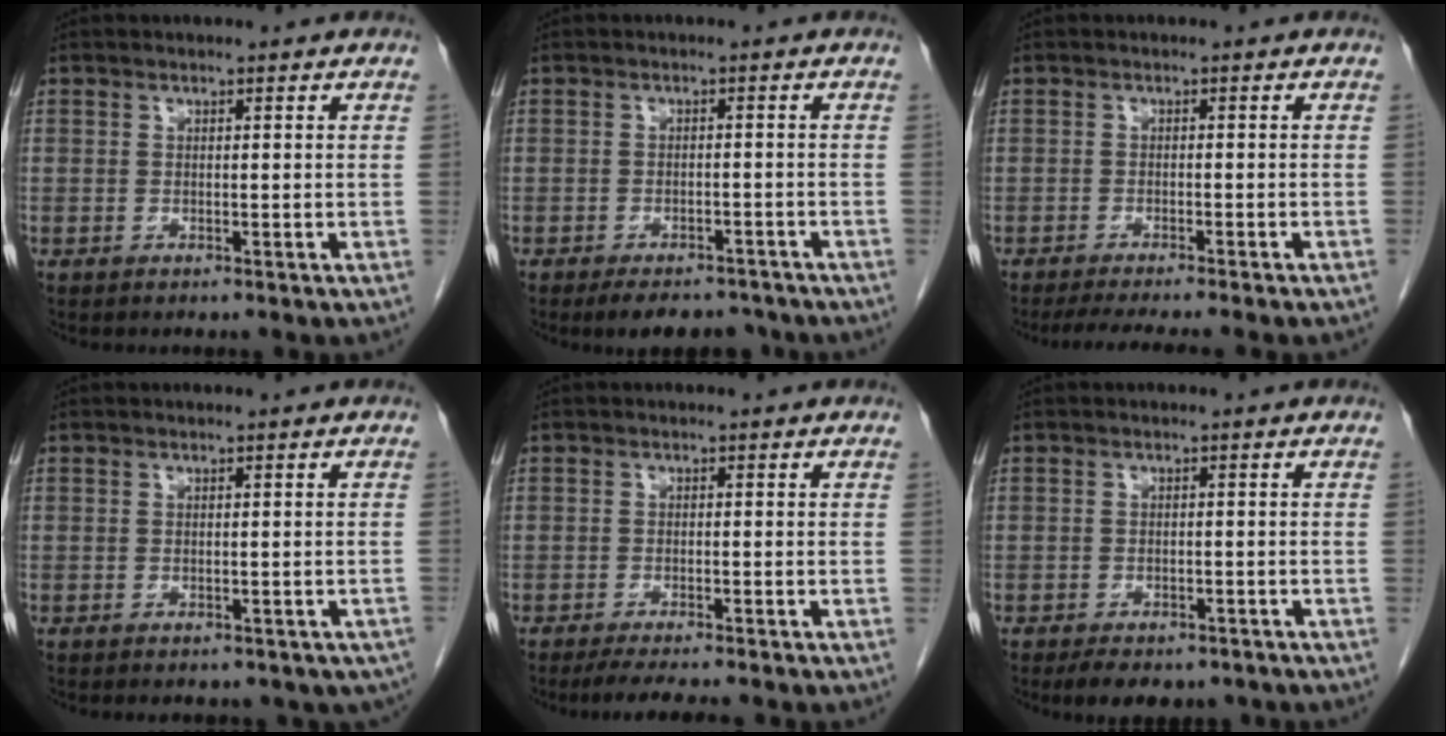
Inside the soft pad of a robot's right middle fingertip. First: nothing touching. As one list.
[{"total": 7.1, "force": [-6.1, 2.8, 2.3], "torque": [-0.026, -0.002, -0.080]}, {"total": 9.6, "force": [-8.3, 0.3, 4.9], "torque": [-0.053, -0.016, -0.114]}, {"total": 8.6, "force": [-6.7, 4.4, 3.2], "torque": [-0.043, -0.007, -0.064]}, {"total": 5.7, "force": [-4.8, 0.3, 3.1], "torque": [-0.045, -0.014, -0.074]}, {"total": 7.5, "force": [-5.9, 3.3, 3.3], "torque": [-0.040, 0.000, -0.076]}]